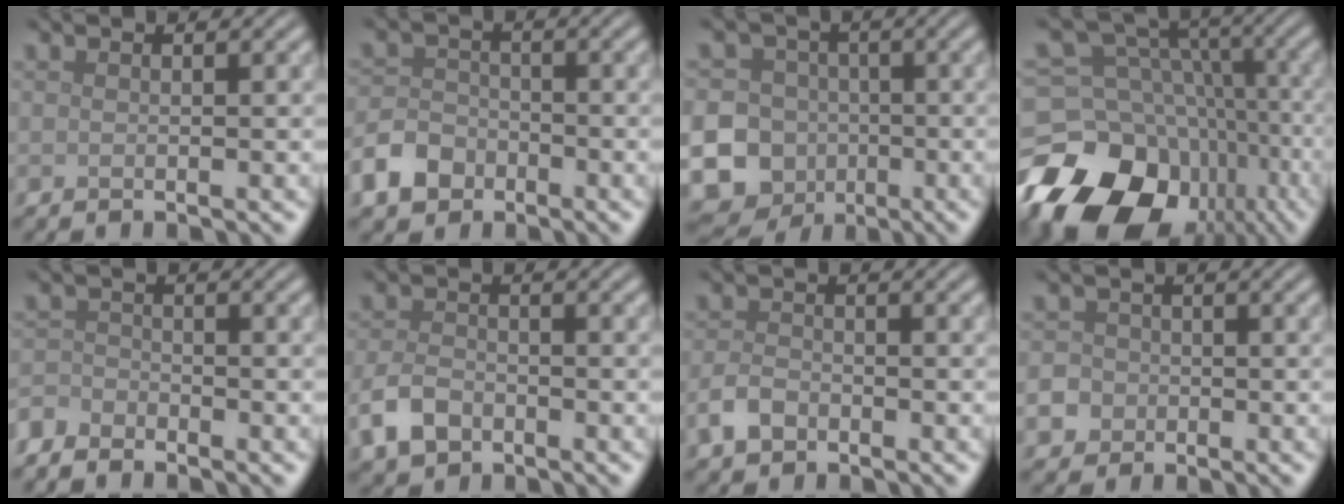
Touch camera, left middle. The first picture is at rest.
{"total": 3.9, "force": [-2.3, 2.8, 1.5], "torque": [-0.033, 0.001, -0.049]}
{"total": 19.0, "force": [-6.1, 17.4, 4.5], "torque": [-0.132, -0.034, -0.133]}
{"total": 19.0, "force": [-8.7, 14.6, 8.5], "torque": [-0.179, -0.026, -0.114]}
{"total": 2.4, "force": [-2.2, 0.8, 0.2], "torque": [-0.008, -0.001, -0.055]}
{"total": 3.3, "force": [-1.8, 2.1, 1.8], "torque": [-0.037, -0.003, -0.042]}
{"total": 2.1, "force": [-1.4, 1.2, 1.0], "torque": [-0.018, 0.001, -0.033]}
{"total": 5.8, "force": [-2.6, 5.0, 1.4], "torque": [-0.029, -0.014, -0.065]}